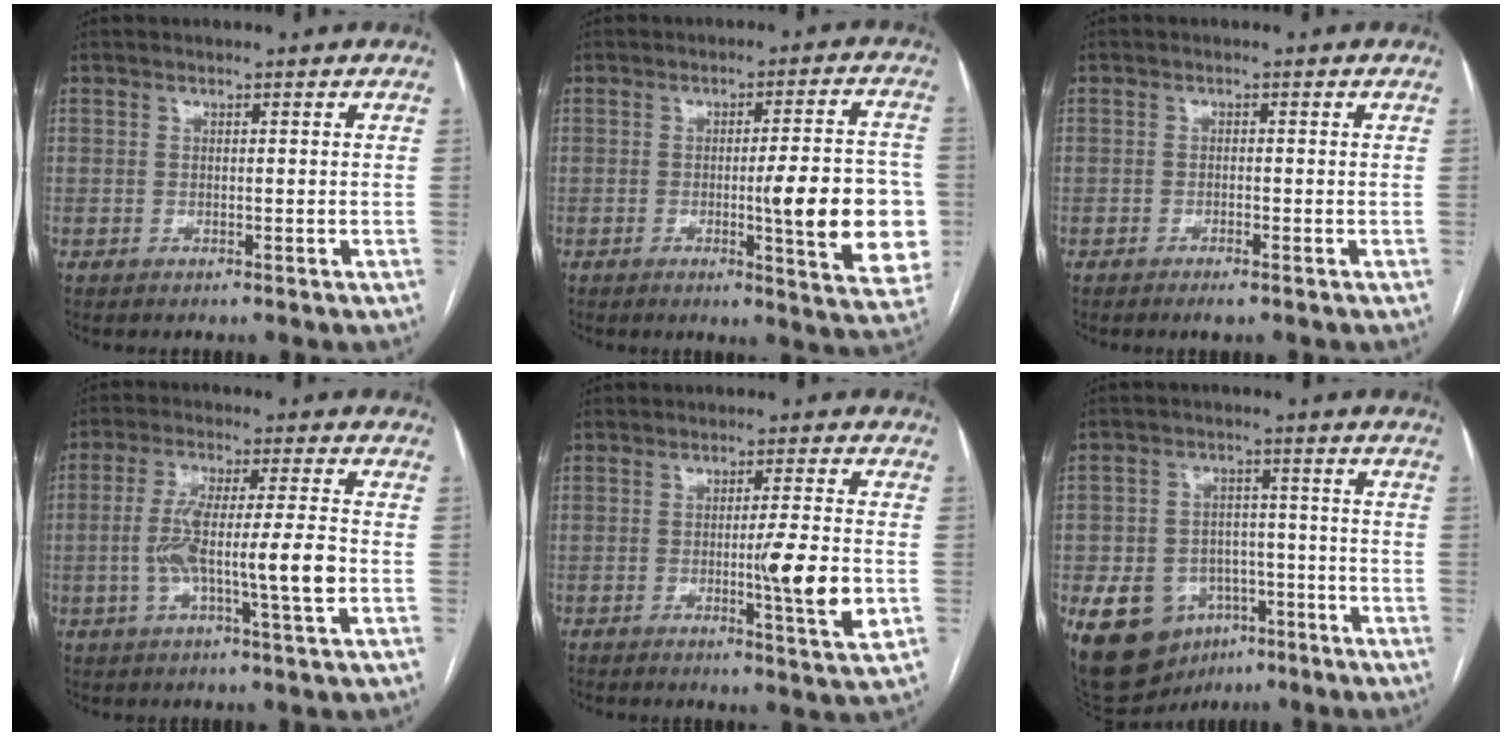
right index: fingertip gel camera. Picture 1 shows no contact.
{"total": 14.1, "force": [-2.2, 1.9, 13.8], "torque": [-0.139, 0.004, -0.021]}
{"total": 1.6, "force": [-1.1, 0.1, 1.2], "torque": [-0.021, -0.002, -0.016]}
{"total": 10.6, "force": [-1.8, 0.2, 10.5], "torque": [-0.193, 0.007, -0.036]}
{"total": 8.6, "force": [-1.7, -0.3, 8.5], "torque": [-0.123, -0.015, -0.026]}
{"total": 11.7, "force": [-5.5, 9.0, 5.1], "torque": [-0.090, 0.020, -0.077]}